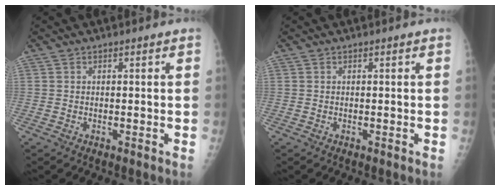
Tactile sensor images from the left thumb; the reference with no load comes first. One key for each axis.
{"total": 0.0}